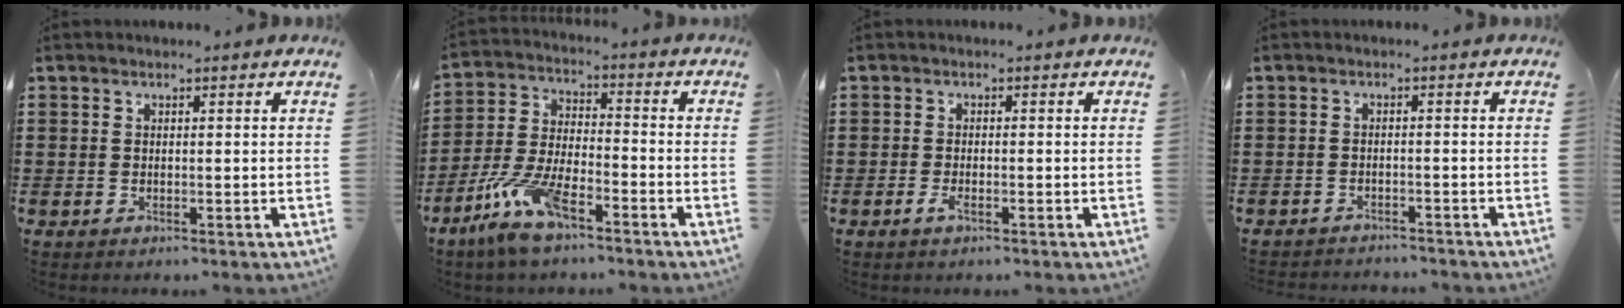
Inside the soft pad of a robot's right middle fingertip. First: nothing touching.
{"total": 9.6, "force": [-6.5, 2.6, 6.6], "torque": [-0.150, -0.002, -0.128]}
{"total": 1.9, "force": [-0.9, 0.6, 1.6], "torque": [-0.044, -0.007, -0.021]}
{"total": 1.7, "force": [-1.7, 0.2, -0.1], "torque": [-0.003, 0.003, -0.037]}